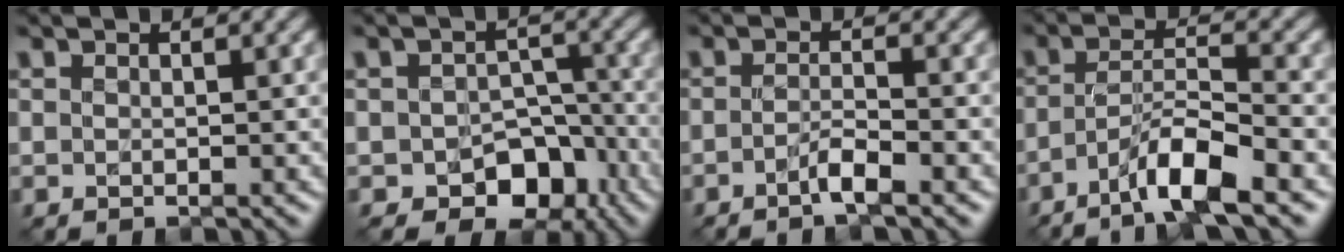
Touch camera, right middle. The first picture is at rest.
{"total": 5.6, "force": [-2.7, 4.0, 2.9], "torque": [-0.030, -0.004, -0.036]}
{"total": 2.0, "force": [-1.1, 0.1, 1.6], "torque": [-0.031, 0.008, -0.027]}
{"total": 5.6, "force": [-3.5, 0.7, 4.3], "torque": [-0.074, 0.011, -0.067]}